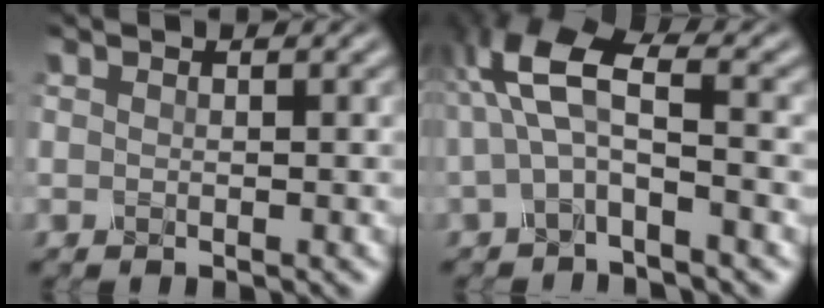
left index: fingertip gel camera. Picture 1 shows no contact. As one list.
[{"total": 5.1, "force": [-0.3, 1.7, 4.8], "torque": [-0.113, 0.020, -0.011]}]